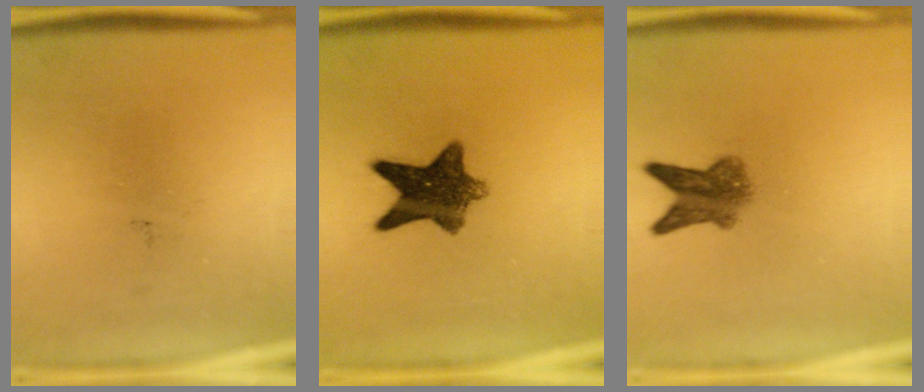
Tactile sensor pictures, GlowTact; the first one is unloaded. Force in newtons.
{"total": 9.5}
{"total": 5.0}